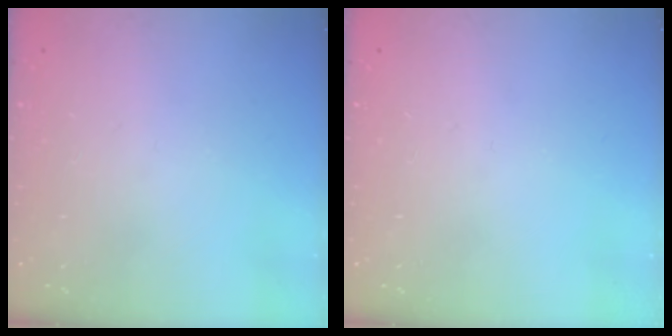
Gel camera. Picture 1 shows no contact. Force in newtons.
{"total": 0.0}